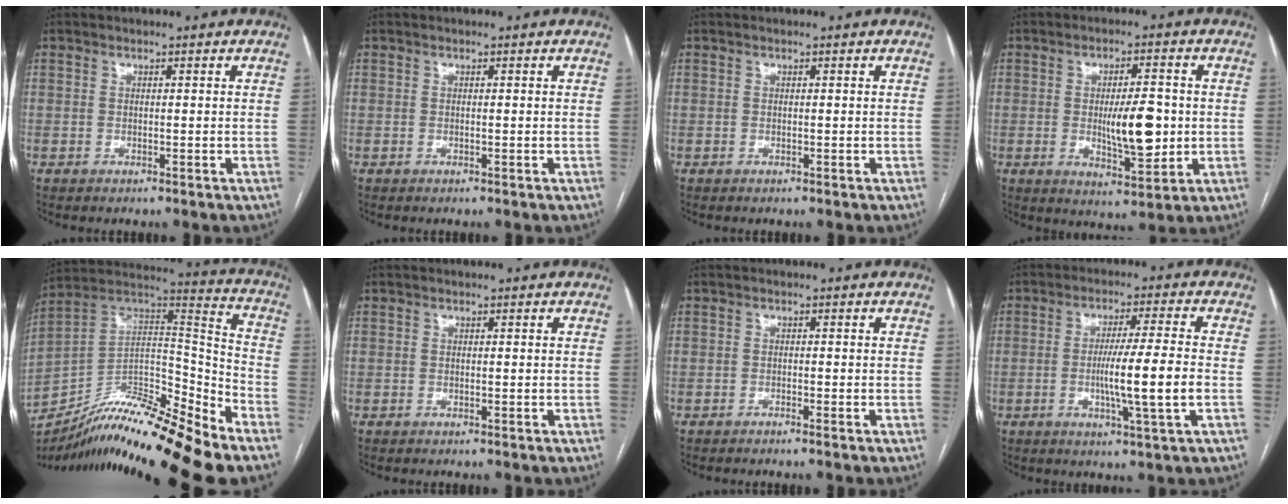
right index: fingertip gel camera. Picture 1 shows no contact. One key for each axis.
{"total": 0.0}
{"total": 0.0}
{"total": 9.0, "fx": -0.4, "fy": 2.7, "fz": 8.6, "tx": -0.137, "ty": -0.006, "tz": 0.000}
{"total": 19.8, "fx": -16.4, "fy": 0.5, "fz": 11.0, "tx": -0.194, "ty": 0.025, "tz": -0.293}
{"total": 0.0}
{"total": 0.6, "fx": -0.5, "fy": -0.2, "fz": 0.2, "tx": -0.006, "ty": 0.001, "tz": -0.010}
{"total": 9.2, "fx": -1.7, "fy": -0.9, "fz": 9.0, "tx": -0.157, "ty": -0.010, "tz": -0.030}